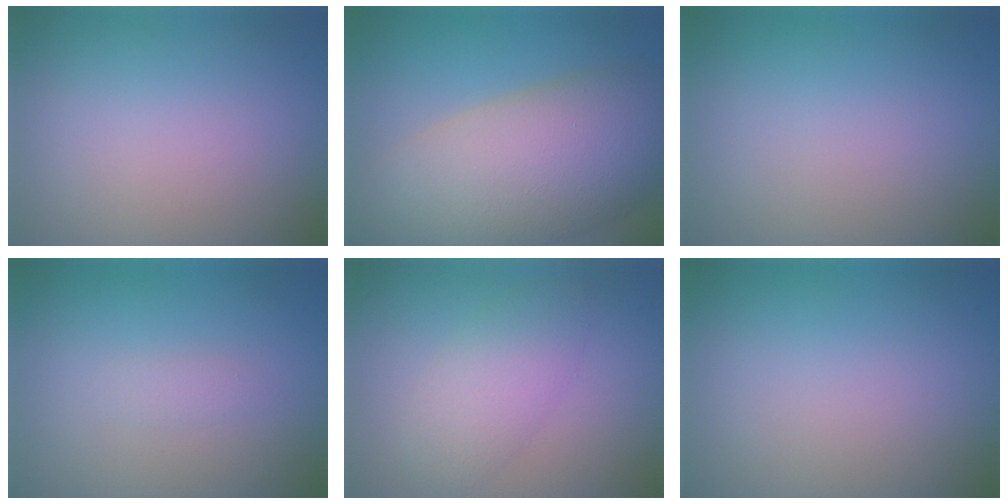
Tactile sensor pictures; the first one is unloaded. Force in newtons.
{"total": 12.0, "press": 12.0, "slide": 1.2}
{"total": 0.0}
{"total": 0.9, "press": 0.9, "slide": 0.0}
{"total": 3.9, "press": 3.9, "slide": 0.1}
{"total": 0.0}